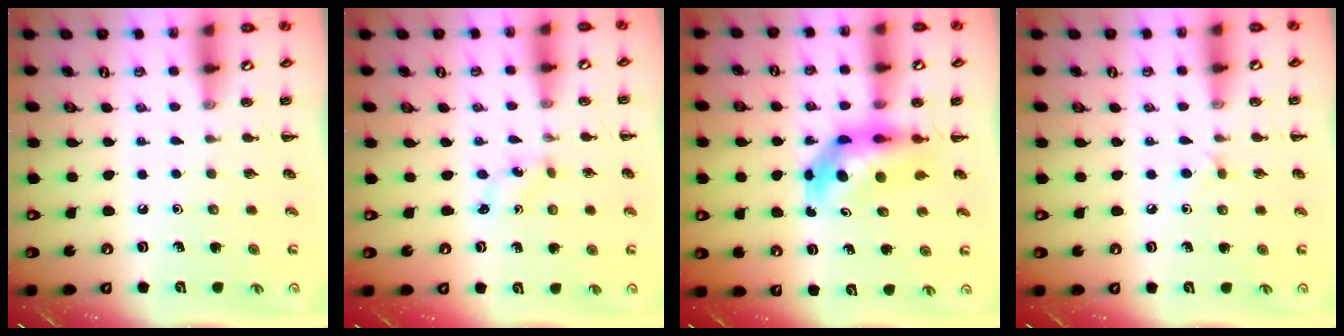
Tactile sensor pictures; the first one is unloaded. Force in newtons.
{"total": 0.0}
{"total": 6.4, "press": 6.2, "slide": 1.5}
{"total": 3.9, "press": 3.7, "slide": 1.4}